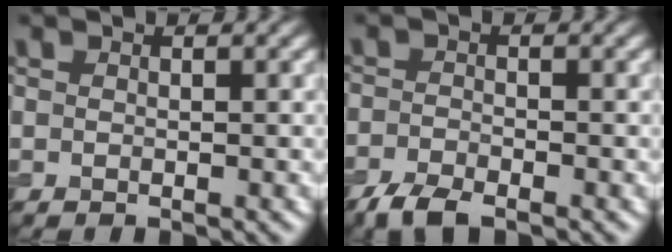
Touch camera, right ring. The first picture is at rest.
{"total": 2.9, "force": [-2.3, 0.9, 1.5], "torque": [-0.033, -0.004, -0.051]}